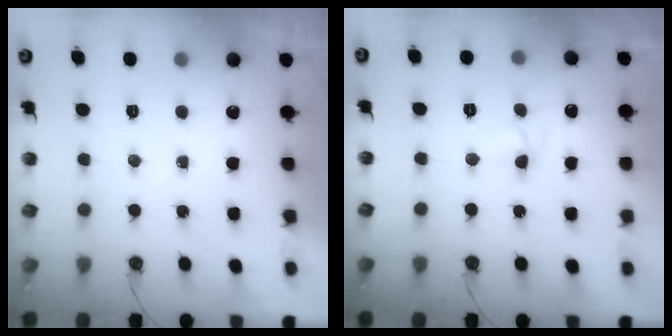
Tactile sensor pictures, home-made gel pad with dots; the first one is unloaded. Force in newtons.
{"total": 4.4, "press": 3.3, "slide": 3.0}